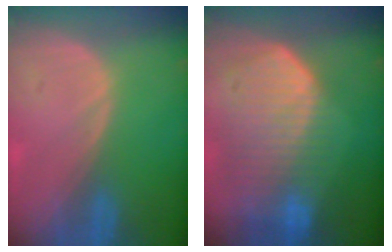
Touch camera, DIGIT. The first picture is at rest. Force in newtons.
{"total": 10.6, "press": 9.2, "slide": 5.1}